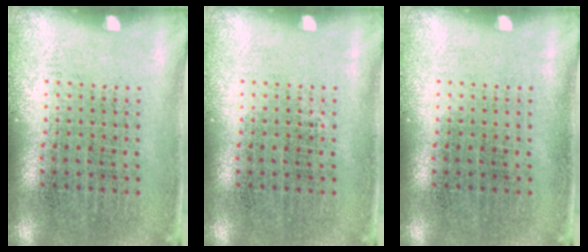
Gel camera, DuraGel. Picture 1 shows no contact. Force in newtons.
{"total": 0.0}
{"total": 0.0}